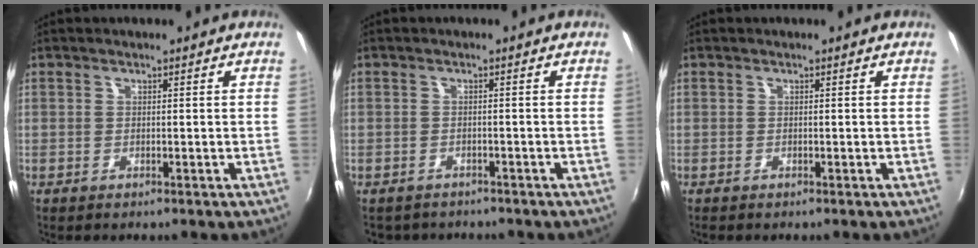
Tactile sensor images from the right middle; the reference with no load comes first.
{"total": 3.5, "force": [-3.0, 1.7, 0.7], "torque": [-0.021, -0.015, -0.043]}
{"total": 0.0}